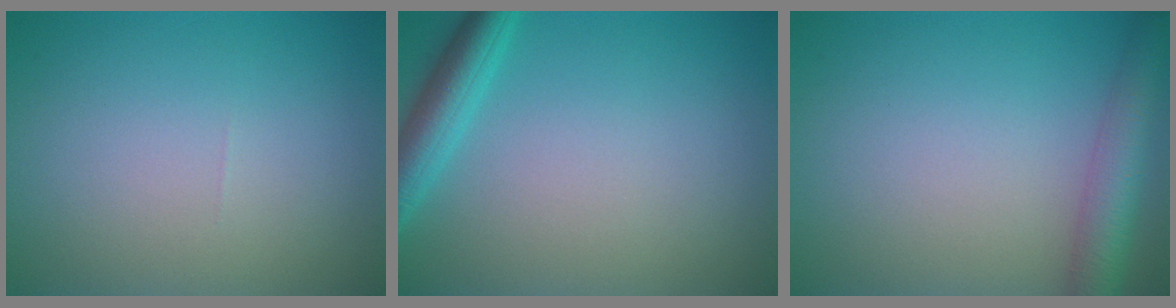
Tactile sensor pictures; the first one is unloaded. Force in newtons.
{"total": 3.4, "press": 3.4, "slide": 0.2}
{"total": 4.2, "press": 4.2, "slide": 0.2}